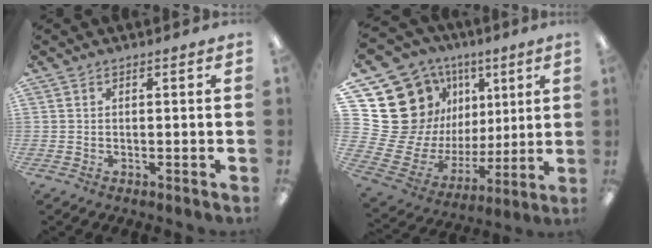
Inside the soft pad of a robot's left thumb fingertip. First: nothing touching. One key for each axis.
{"total": 22.7, "fx": 8.5, "fy": 19.3, "fz": 8.3, "tx": -0.176, "ty": -0.072, "tz": 0.202}